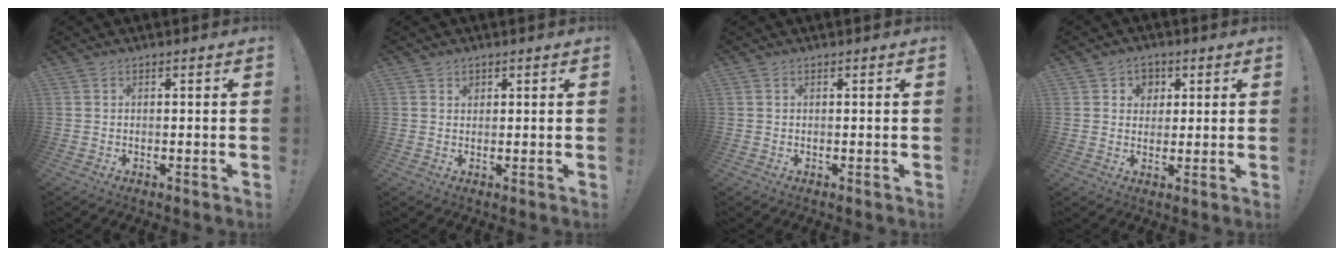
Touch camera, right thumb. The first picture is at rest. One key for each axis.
{"total": 1.4, "fx": 1.0, "fy": 1.0, "fz": 0.2, "tx": 0.012, "ty": -0.008, "tz": 0.015}
{"total": 0.0}
{"total": 5.3, "fx": 1.6, "fy": 5.0, "fz": 1.0, "tx": -0.004, "ty": -0.014, "tz": 0.029}